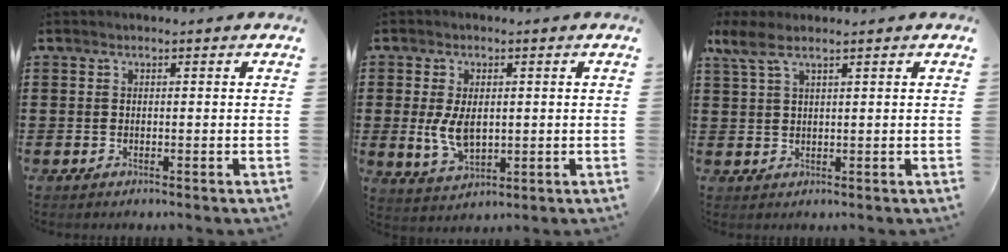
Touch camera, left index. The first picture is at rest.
{"total": 6.0, "force": [0.0, 3.6, 4.8], "torque": [-0.105, -0.002, -0.005]}
{"total": 3.5, "force": [2.0, 0.9, 2.7], "torque": [-0.067, -0.001, 0.033]}